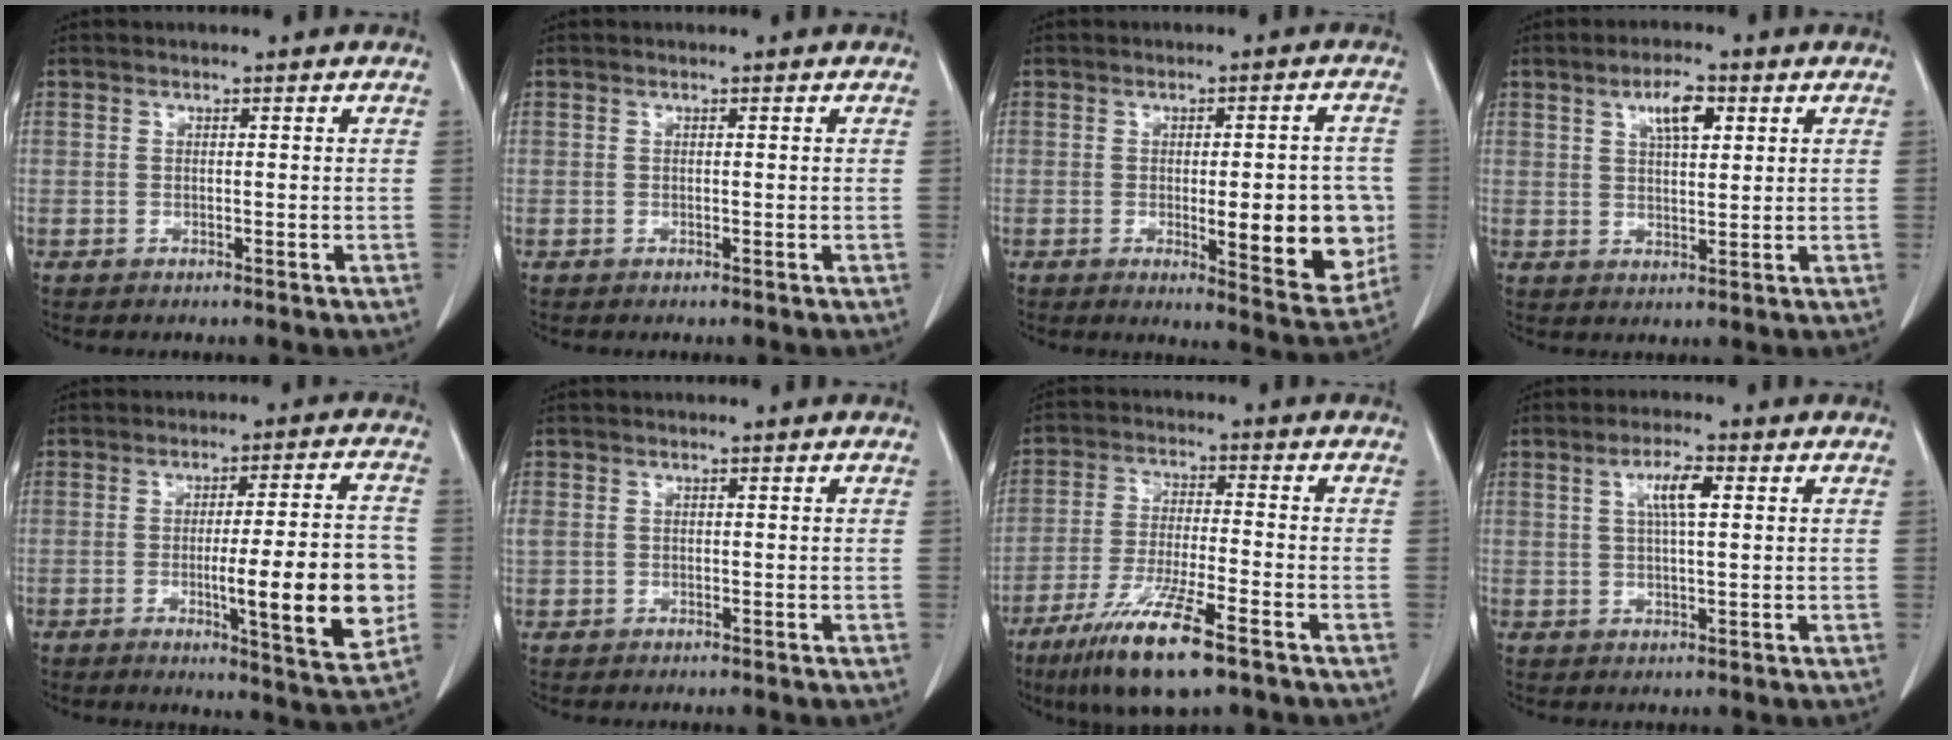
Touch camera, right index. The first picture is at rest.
{"total": 0.0}
{"total": 11.8, "force": [-1.5, 3.1, 11.3], "torque": [-0.131, -0.008, -0.008]}
{"total": 5.3, "force": [2.4, 1.7, 4.4], "torque": [-0.079, 0.004, 0.042]}
{"total": 14.1, "force": [-2.5, 1.1, 13.9], "torque": [-0.195, -0.007, -0.031]}
{"total": 0.9, "force": [0.2, 0.8, 0.5], "torque": [-0.017, 0.014, 0.009]}
{"total": 12.1, "force": [-7.4, 1.0, 9.5], "torque": [-0.183, -0.031, -0.131]}
{"total": 4.7, "force": [1.5, 0.8, 4.4], "torque": [-0.084, 0.005, 0.027]}